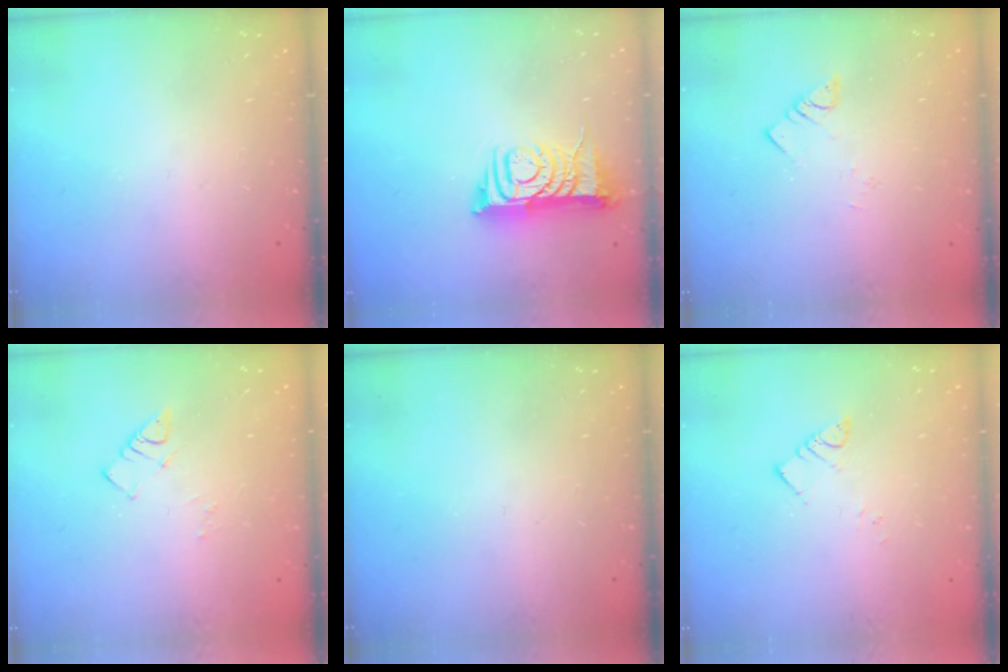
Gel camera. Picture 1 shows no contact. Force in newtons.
{"total": 9.0, "press": 8.9, "slide": 1.0}
{"total": 1.9, "press": 1.9, "slide": 0.1}
{"total": 4.1, "press": 4.0, "slide": 0.7}
{"total": 0.0}
{"total": 4.0, "press": 4.0, "slide": 0.1}